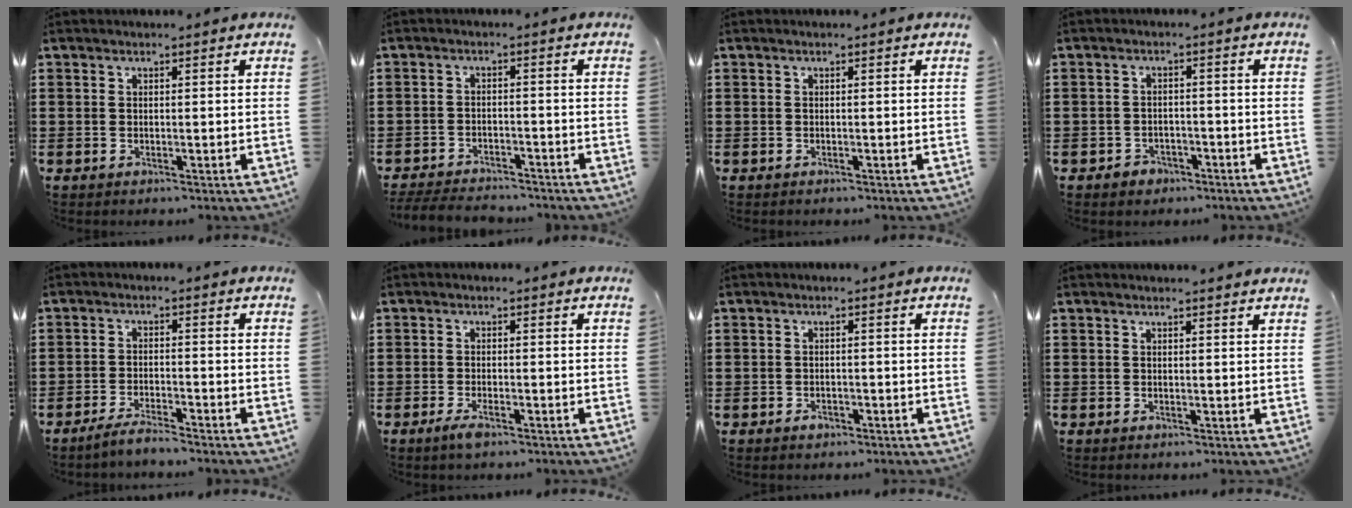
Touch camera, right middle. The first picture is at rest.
{"total": 3.8, "force": [-3.7, 0.5, 0.4], "torque": [-0.016, -0.003, -0.079]}
{"total": 0.0}
{"total": 1.9, "force": [-1.7, 0.9, 0.2], "torque": [-0.011, 0.000, -0.037]}
{"total": 3.0, "force": [-2.8, -0.1, 1.1], "torque": [-0.019, 0.002, -0.053]}
{"total": 2.1, "force": [-1.2, 0.5, 1.7], "torque": [-0.035, -0.004, -0.024]}
{"total": 1.1, "force": [-0.8, 0.6, 0.4], "torque": [-0.012, -0.003, -0.016]}
{"total": 0.8, "force": [0.7, 0.0, 0.2], "torque": [0.003, -0.003, 0.012]}